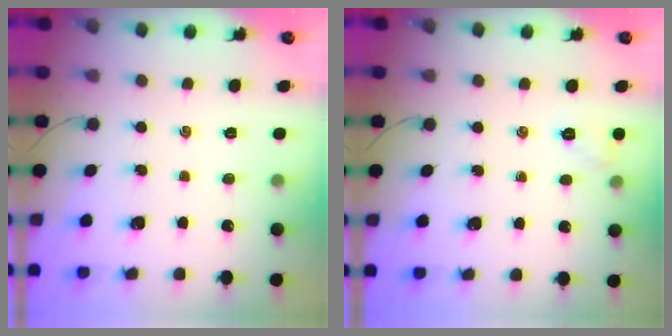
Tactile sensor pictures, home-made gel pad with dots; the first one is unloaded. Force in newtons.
{"total": 5.6, "press": 5.4, "slide": 1.2}